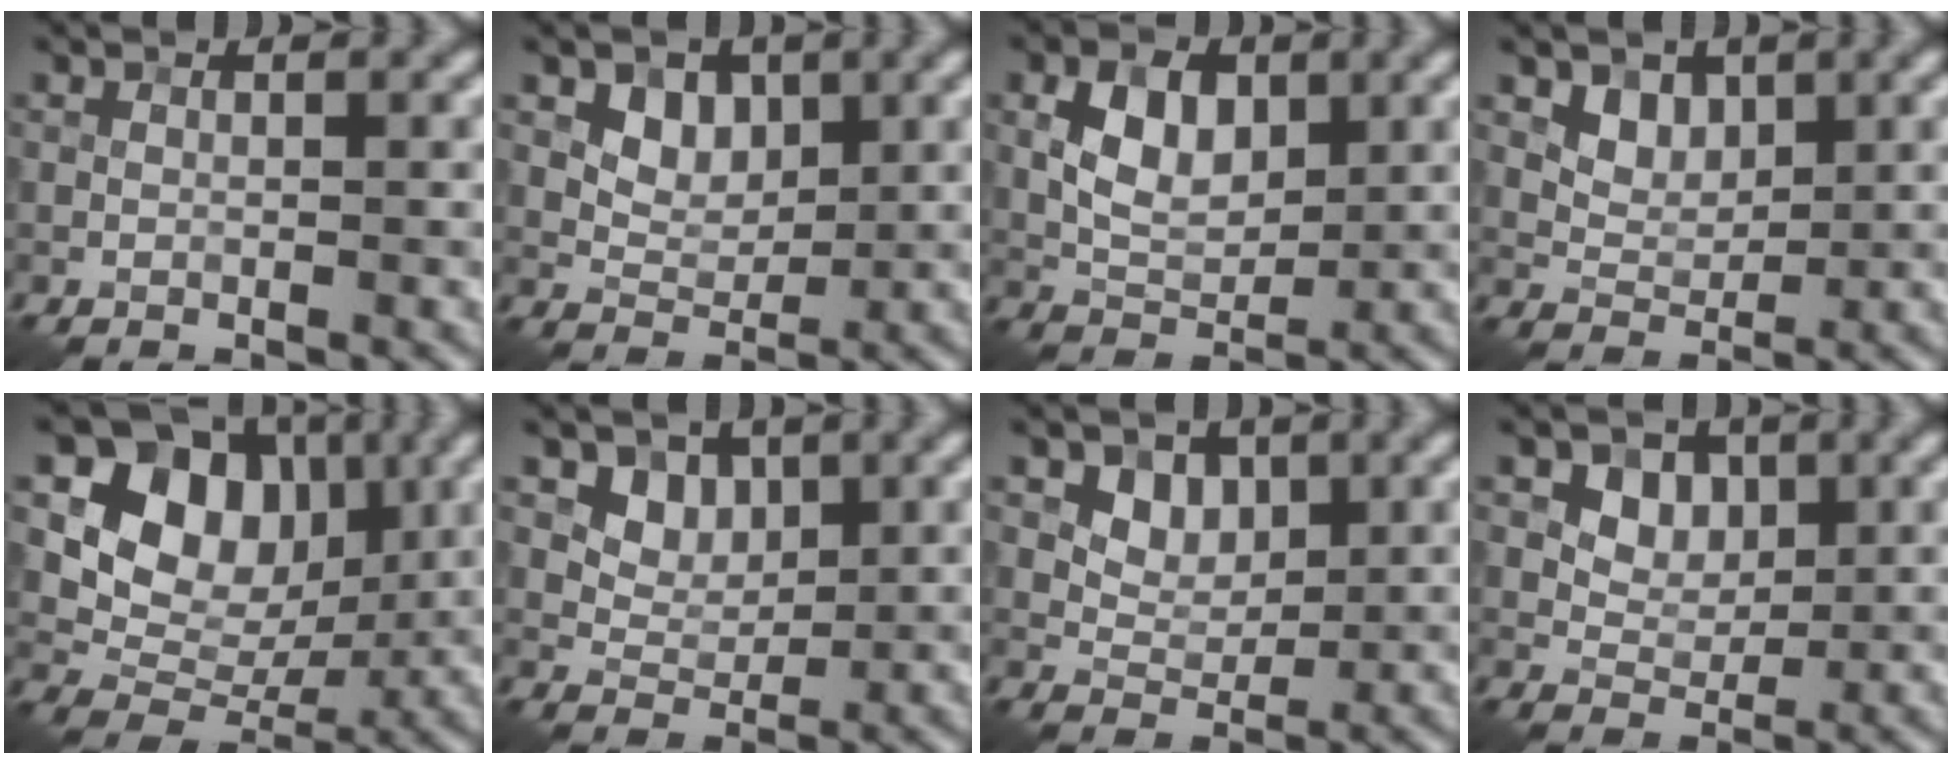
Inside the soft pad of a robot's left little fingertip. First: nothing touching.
{"total": 3.0, "force": [1.2, 2.2, 1.6], "torque": [-0.026, -0.007, 0.022]}
{"total": 4.7, "force": [1.2, 3.0, 3.4], "torque": [-0.065, 0.001, 0.019]}
{"total": 2.6, "force": [1.4, 1.9, 1.2], "torque": [-0.025, -0.015, 0.033]}
{"total": 8.8, "force": [2.7, 6.8, 4.8], "torque": [-0.059, -0.011, 0.039]}
{"total": 3.3, "force": [1.6, 2.5, 1.4], "torque": [-0.029, -0.021, 0.041]}
{"total": 2.9, "force": [1.3, 2.2, 1.5], "torque": [-0.025, -0.009, 0.024]}
{"total": 3.1, "force": [1.1, 2.4, 1.6], "torque": [-0.027, -0.004, 0.018]}